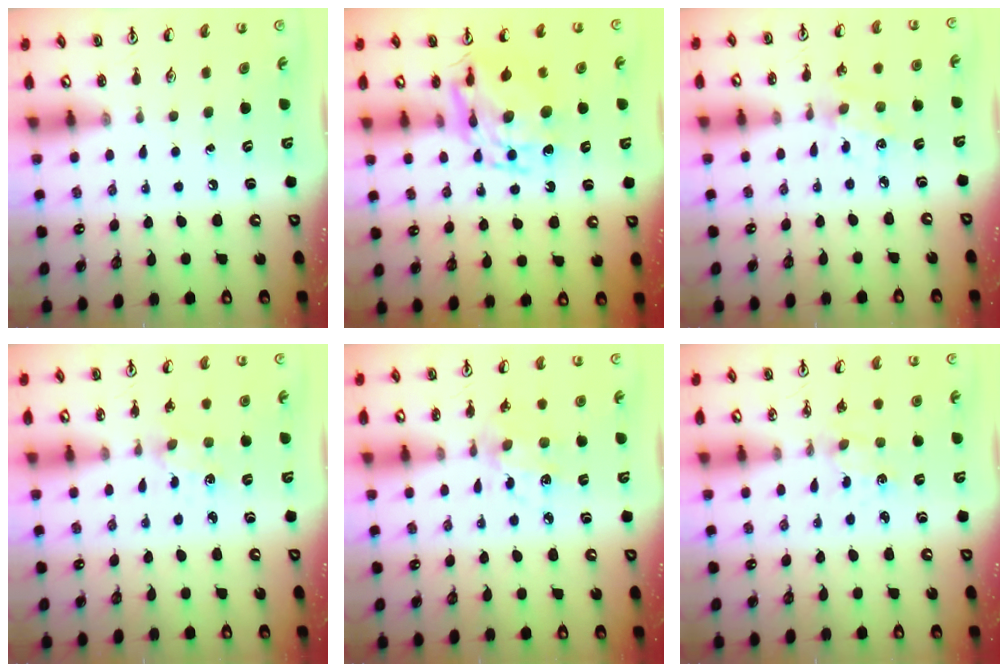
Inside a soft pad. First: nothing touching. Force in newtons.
{"total": 12.7, "press": 12.6, "slide": 1.6}
{"total": 3.4, "press": 3.2, "slide": 1.2}
{"total": 2.5, "press": 2.4, "slide": 0.4}
{"total": 7.2, "press": 7.2, "slide": 0.4}
{"total": 1.2, "press": 1.2, "slide": 0.2}